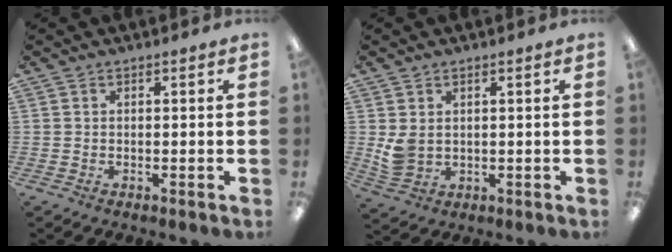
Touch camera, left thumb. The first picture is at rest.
{"total": 4.4, "force": [1.2, 3.1, 2.8], "torque": [-0.060, -0.006, 0.022]}